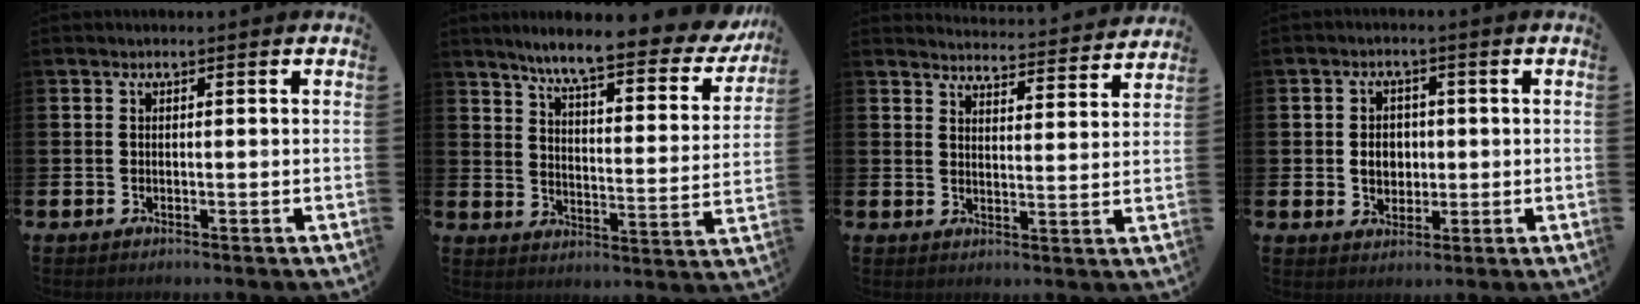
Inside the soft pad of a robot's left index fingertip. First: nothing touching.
{"total": 7.5, "force": [6.6, 0.7, 3.5], "torque": [-0.083, -0.054, 0.104]}
{"total": 4.1, "force": [4.1, 0.2, 0.1], "torque": [-0.010, -0.039, 0.069]}
{"total": 3.4, "force": [0.0, 2.9, 1.8], "torque": [-0.020, 0.002, -0.008]}